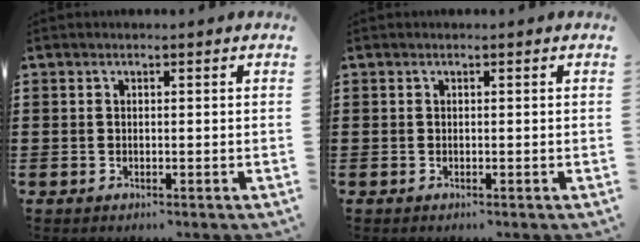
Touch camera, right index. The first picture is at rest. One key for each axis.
{"total": 0.0}